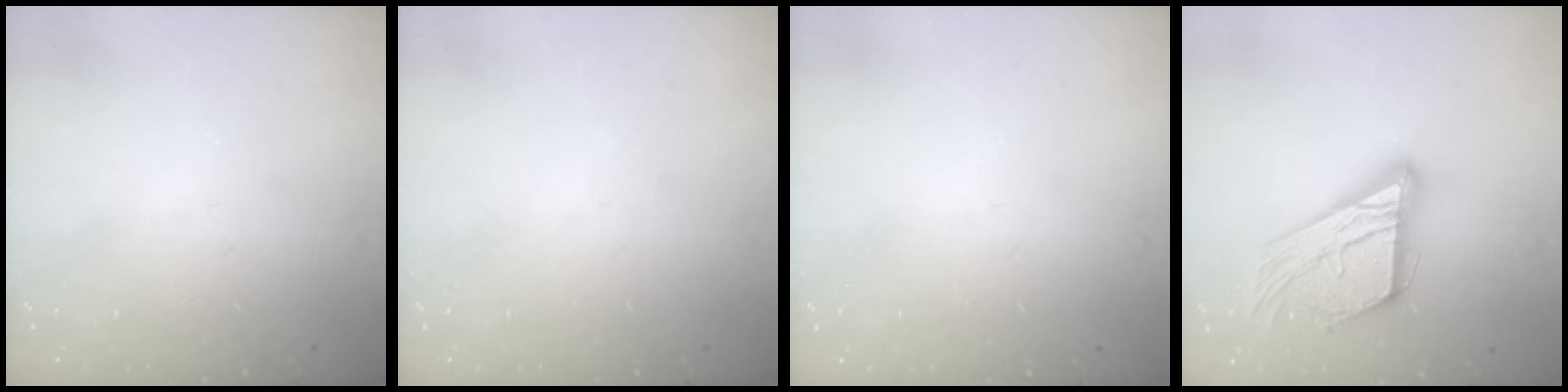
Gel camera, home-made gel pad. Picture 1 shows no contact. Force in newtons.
{"total": 0.0}
{"total": 1.5, "press": 1.5, "slide": 0.1}
{"total": 19.3, "press": 19.2, "slide": 1.8}